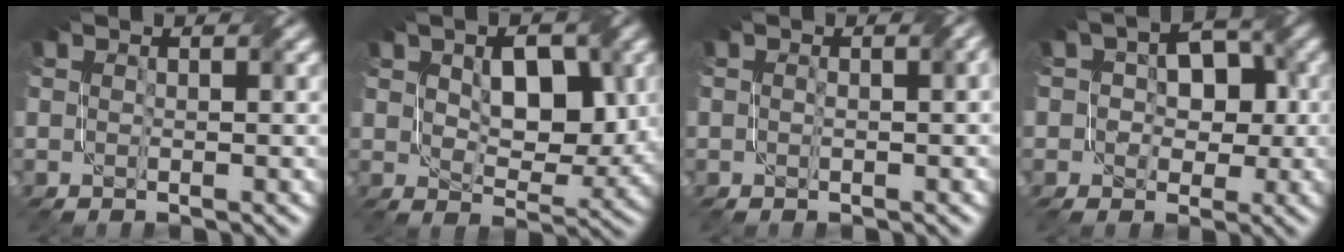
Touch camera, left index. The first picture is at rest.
{"total": 5.8, "force": [1.3, 3.5, 4.5], "torque": [-0.072, -0.009, 0.028]}
{"total": 1.6, "force": [-0.3, 0.4, 1.5], "torque": [-0.019, -0.002, 0.001]}
{"total": 4.9, "force": [-0.1, 3.7, 3.2], "torque": [-0.022, 0.011, -0.006]}